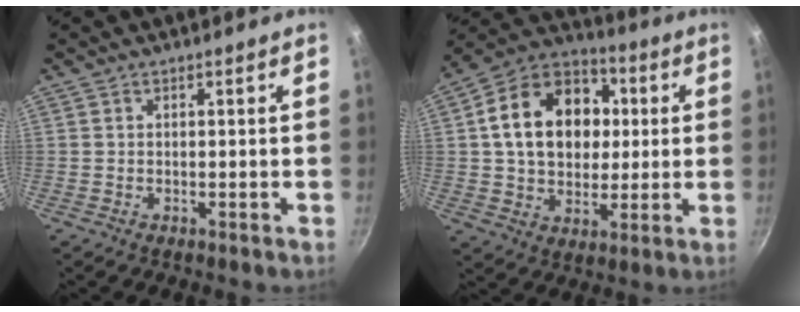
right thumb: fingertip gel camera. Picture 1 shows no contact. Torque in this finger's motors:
{"motor_torque": [-0.81, 1.78, 0.38, -0.19, 0.17]}